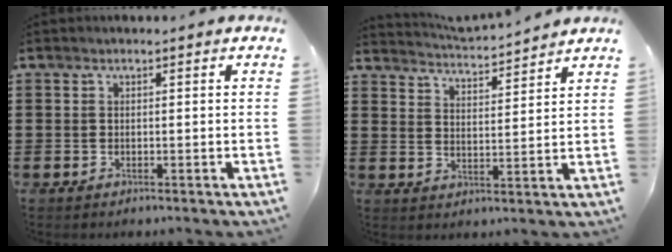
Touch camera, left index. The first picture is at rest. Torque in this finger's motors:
{"motor_torque": [2.14, 0.00, 0.02, 0.06]}